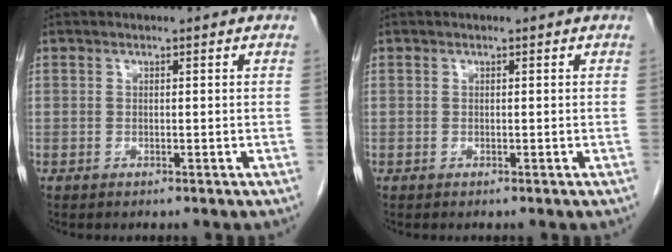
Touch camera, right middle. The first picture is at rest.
{"total": 0.0}